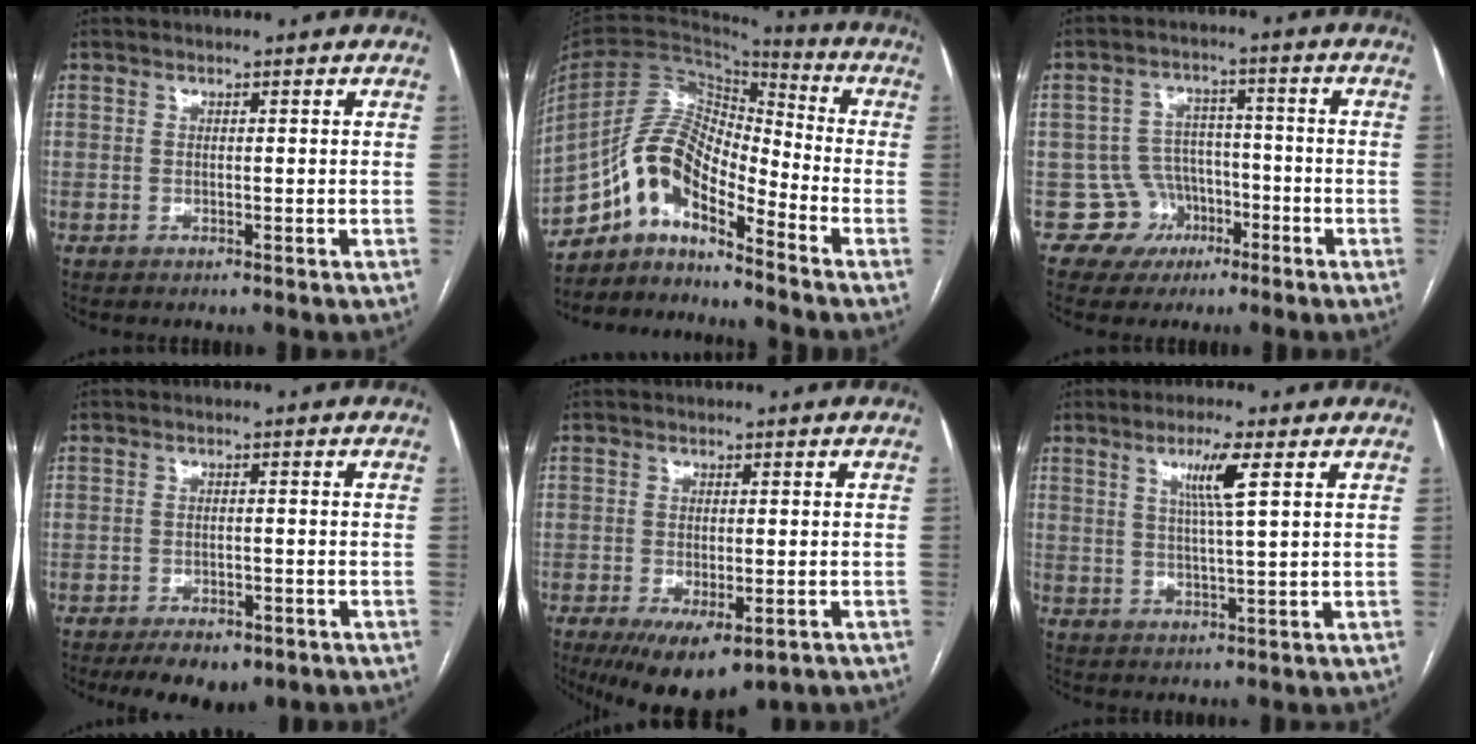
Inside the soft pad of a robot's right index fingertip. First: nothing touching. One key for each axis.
{"total": 12.3, "fx": -9.2, "fy": 3.4, "fz": 7.5, "tx": -0.141, "ty": 0.034, "tz": -0.169}
{"total": 6.3, "fx": -3.0, "fy": 5.6, "fz": -0.4, "tx": 0.023, "ty": 0.019, "tz": -0.043}
{"total": 7.4, "fx": -5.2, "fy": 3.2, "fz": 4.2, "tx": -0.056, "ty": -0.003, "tz": -0.070}
{"total": 11.0, "fx": -6.7, "fy": 4.1, "fz": 7.6, "tx": -0.121, "ty": -0.018, "tz": -0.092}
{"total": 5.4, "fx": 2.1, "fy": -0.4, "fz": 4.9, "tx": -0.090, "ty": -0.002, "tz": 0.038}